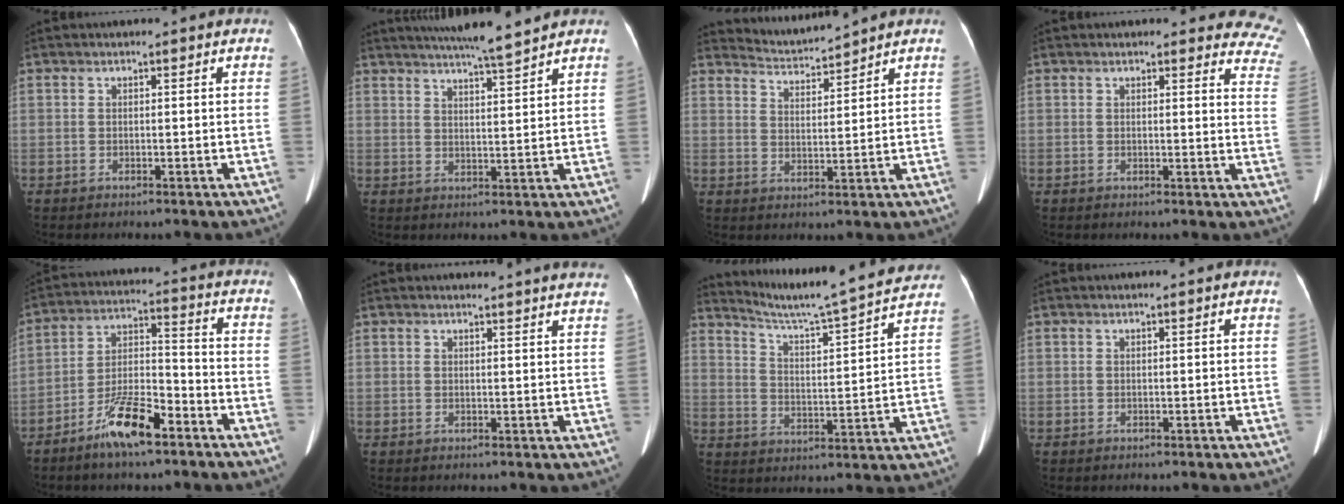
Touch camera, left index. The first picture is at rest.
{"total": 8.7, "force": [7.7, -1.0, 3.9], "torque": [-0.065, 0.003, 0.114]}
{"total": 4.3, "force": [4.2, -0.9, -0.8], "torque": [0.006, -0.002, 0.086]}
{"total": 10.0, "force": [9.2, 3.0, 2.5], "torque": [0.023, -0.033, 0.056]}
{"total": 10.1, "force": [-6.8, 2.3, 7.1], "torque": [-0.144, -0.001, -0.125]}
{"total": 7.3, "force": [7.2, -0.2, 1.4], "torque": [-0.008, -0.016, 0.057]}
{"total": 18.3, "force": [17.0, -1.3, 6.5], "torque": [-0.118, -0.030, 0.232]}
{"total": 0.0}